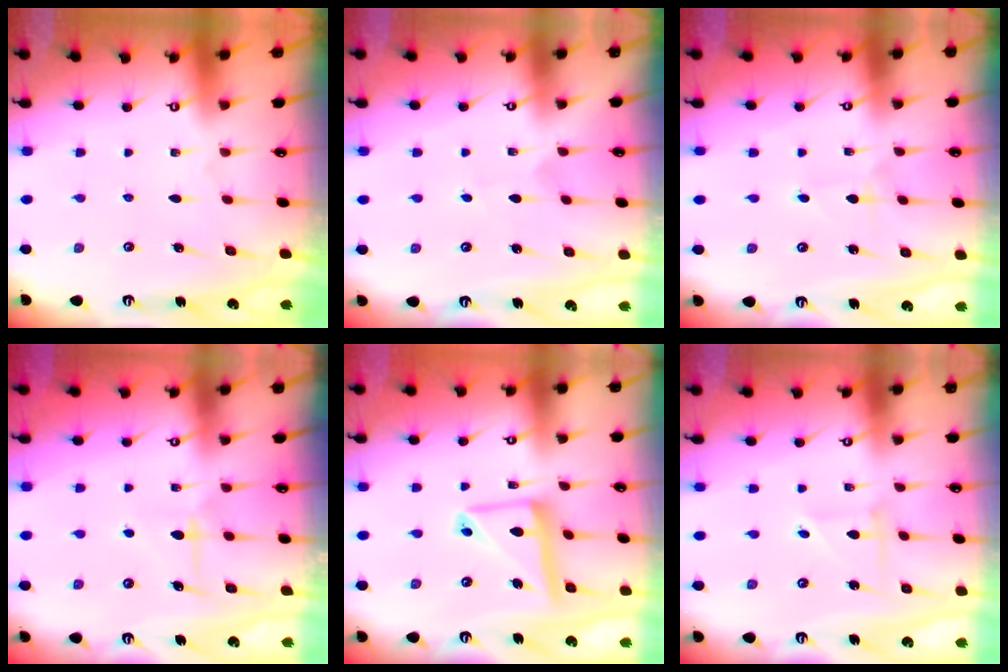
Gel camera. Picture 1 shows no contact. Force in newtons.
{"total": 2.2, "press": 2.2, "slide": 0.2}
{"total": 1.4, "press": 1.4, "slide": 0.2}
{"total": 6.5, "press": 6.5, "slide": 0.4}
{"total": 13.6, "press": 13.5, "slide": 1.5}
{"total": 2.2, "press": 2.2, "slide": 0.2}